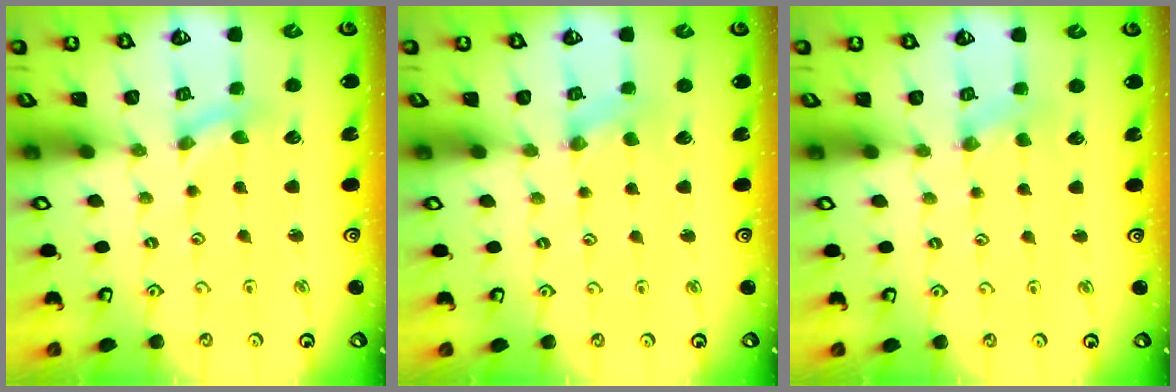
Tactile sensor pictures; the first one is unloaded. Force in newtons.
{"total": 0.0}
{"total": 1.8, "press": 1.7, "slide": 0.4}